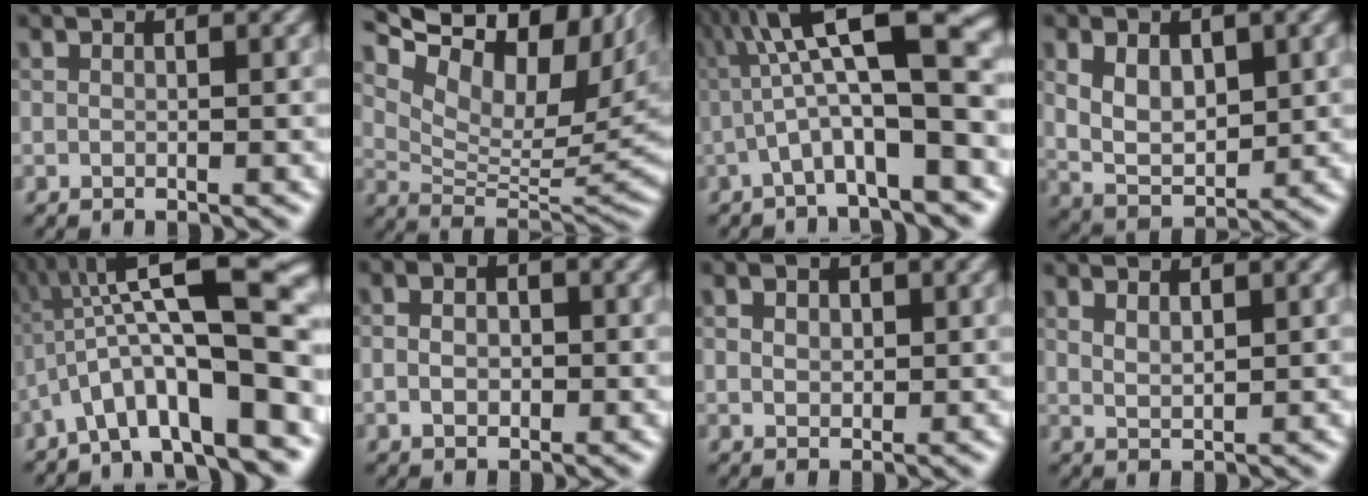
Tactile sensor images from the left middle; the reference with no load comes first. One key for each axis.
{"total": 12.4, "fx": 7.4, "fy": 4.9, "fz": 8.7, "tx": -0.154, "ty": 0.019, "tz": 0.141}
{"total": 9.5, "fx": -0.4, "fy": 1.9, "fz": 9.3, "tx": -0.145, "ty": 0.036, "tz": -0.014}
{"total": 5.5, "fx": 1.1, "fy": 3.1, "fz": 4.4, "tx": -0.086, "ty": -0.002, "tz": 0.025}
{"total": 12.0, "fx": -2.2, "fy": 3.0, "fz": 11.4, "tx": -0.175, "ty": 0.031, "tz": -0.036}
{"total": 2.4, "fx": -0.3, "fy": 1.6, "fz": 1.7, "tx": -0.033, "ty": 0.002, "tz": -0.009}
{"total": 1.8, "fx": 0.5, "fy": 1.4, "fz": 1.1, "tx": -0.020, "ty": 0.006, "tz": 0.003}
{"total": 1.3, "fx": 0.8, "fy": 0.5, "fz": 0.9, "tx": -0.021, "ty": -0.002, "tz": 0.019}